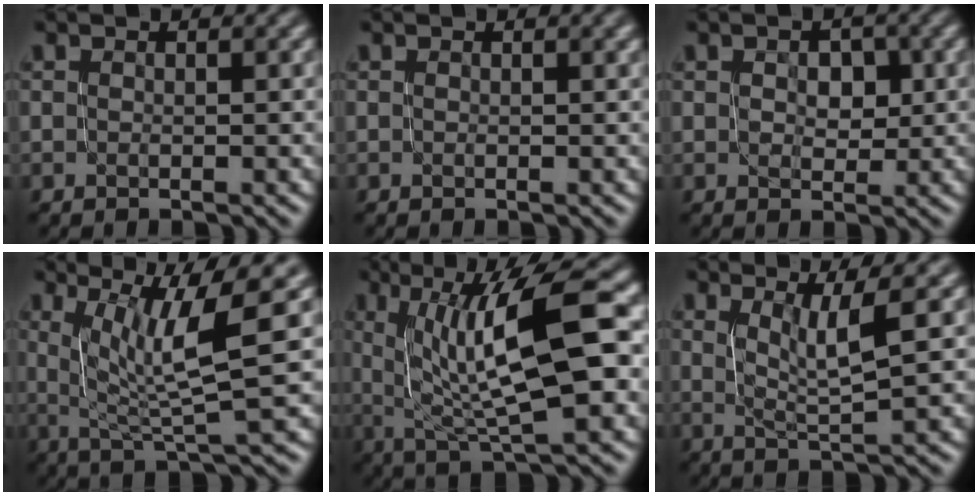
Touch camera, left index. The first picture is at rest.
{"total": 0.9, "force": [0.2, 0.3, 0.8], "torque": [-0.006, 0.001, 0.001]}
{"total": 2.3, "force": [0.4, 1.7, 1.4], "torque": [-0.018, 0.000, 0.008]}
{"total": 7.2, "force": [1.9, 1.1, 6.9], "torque": [-0.106, -0.001, 0.036]}
{"total": 10.3, "force": [1.5, 2.6, 9.8], "torque": [-0.147, 0.007, 0.030]}
{"total": 3.6, "force": [1.3, 0.5, 3.3], "torque": [-0.058, -0.003, 0.029]}